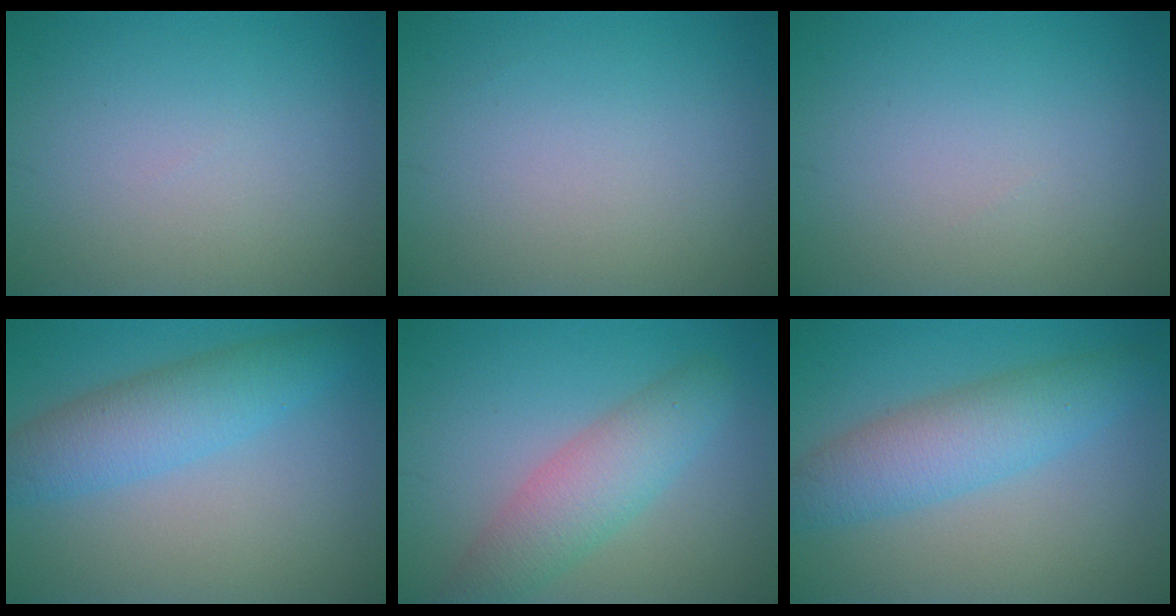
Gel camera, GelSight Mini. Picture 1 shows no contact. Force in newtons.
{"total": 0.0}
{"total": 0.0}
{"total": 4.8, "press": 4.8, "slide": 0.1}
{"total": 4.6, "press": 4.6, "slide": 0.3}
{"total": 5.3, "press": 5.3, "slide": 0.2}